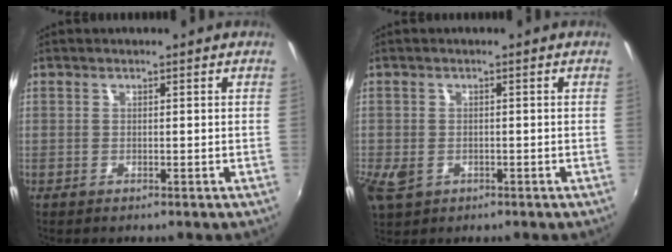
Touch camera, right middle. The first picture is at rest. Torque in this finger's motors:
{"motor_torque": [-0.32, -0.46, 0.04, 0.00]}